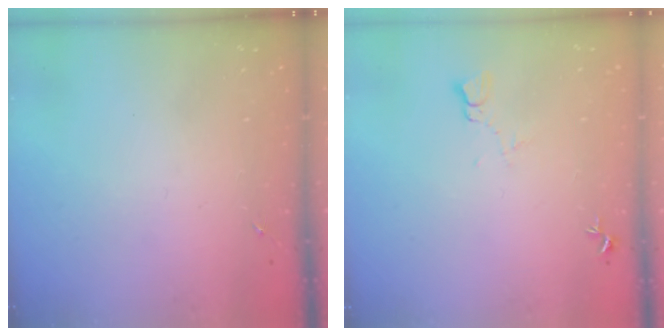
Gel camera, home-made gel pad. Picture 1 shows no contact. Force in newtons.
{"total": 5.6, "press": 5.5, "slide": 0.6}